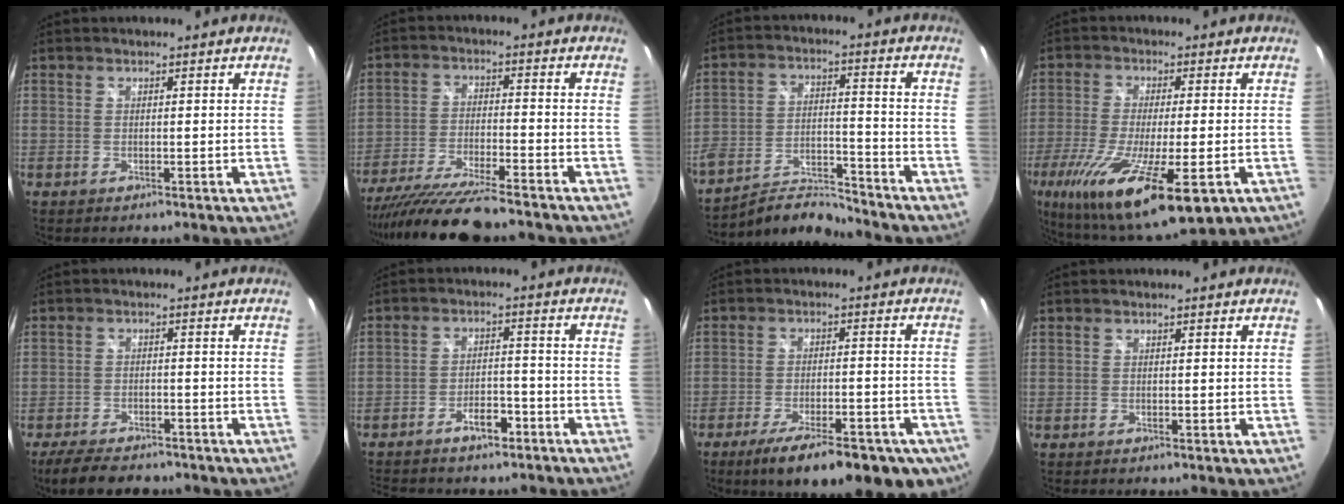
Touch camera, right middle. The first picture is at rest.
{"total": 14.0, "force": [-12.2, 0.8, 6.7], "torque": [-0.146, -0.034, -0.213]}
{"total": 9.6, "force": [-9.2, 1.5, 2.2], "torque": [-0.044, 0.003, -0.164]}
{"total": 22.3, "force": [-10.0, 5.9, 19.0], "torque": [-0.380, -0.083, -0.162]}
{"total": 8.6, "force": [-7.0, 3.2, 3.7], "torque": [-0.094, -0.009, -0.113]}
{"total": 7.8, "force": [-6.2, 3.3, 3.4], "torque": [-0.077, 0.019, -0.088]}
{"total": 17.7, "force": [-11.6, 6.1, 11.8], "torque": [-0.201, -0.042, -0.162]}
{"total": 0.0}